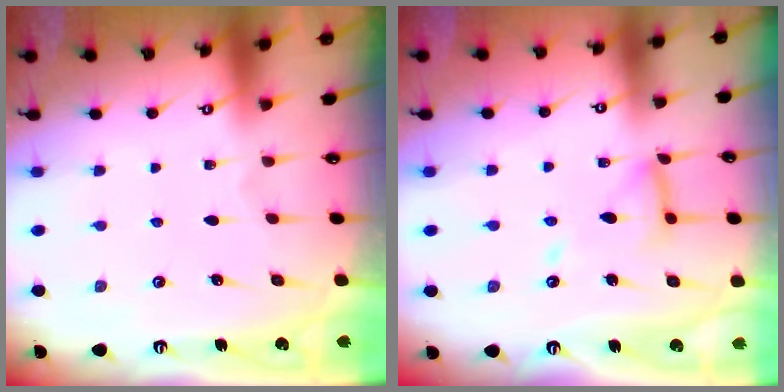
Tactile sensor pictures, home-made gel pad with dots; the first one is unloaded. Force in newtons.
{"total": 10.9, "press": 10.9, "slide": 0.9}